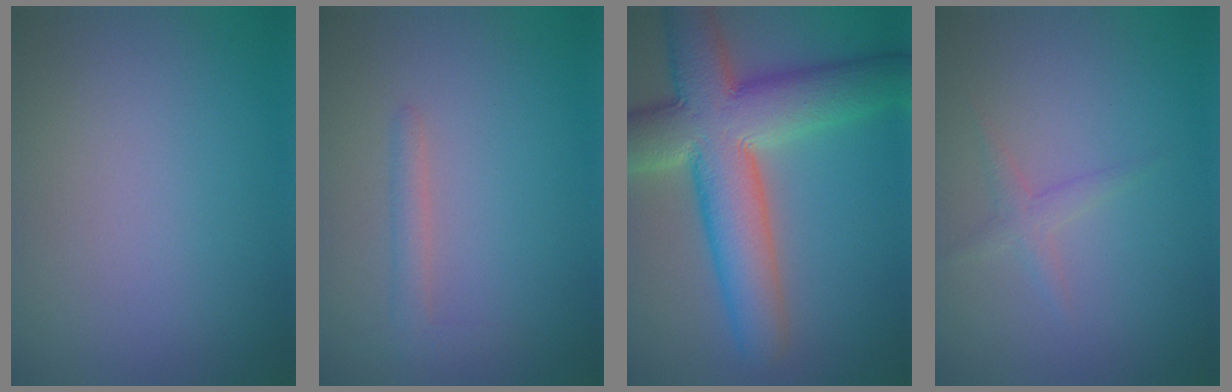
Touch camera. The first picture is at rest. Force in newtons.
{"total": 1.5, "press": 1.5, "slide": 0.2}
{"total": 11.5, "press": 11.5, "slide": 0.7}
{"total": 1.3, "press": 1.3, "slide": 0.0}